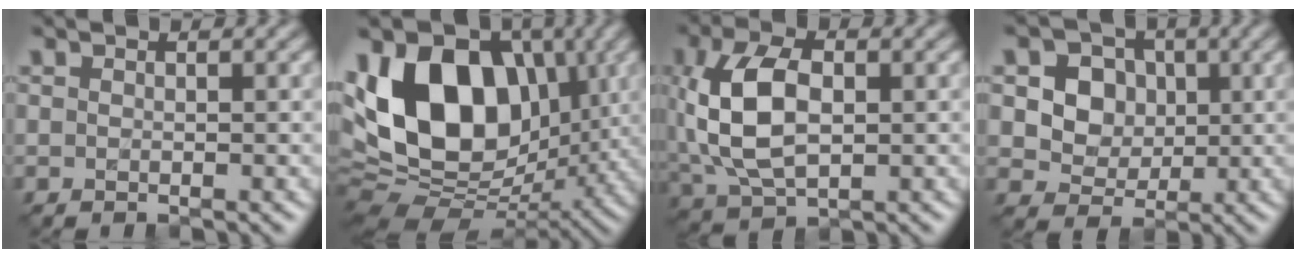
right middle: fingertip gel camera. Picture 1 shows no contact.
{"total": 15.5, "force": [2.4, 10.4, 11.3], "torque": [-0.199, 0.015, 0.022]}
{"total": 8.8, "force": [0.5, 5.3, 7.0], "torque": [-0.165, 0.005, 0.009]}
{"total": 7.4, "force": [2.0, 6.3, 3.5], "torque": [-0.070, 0.018, 0.031]}